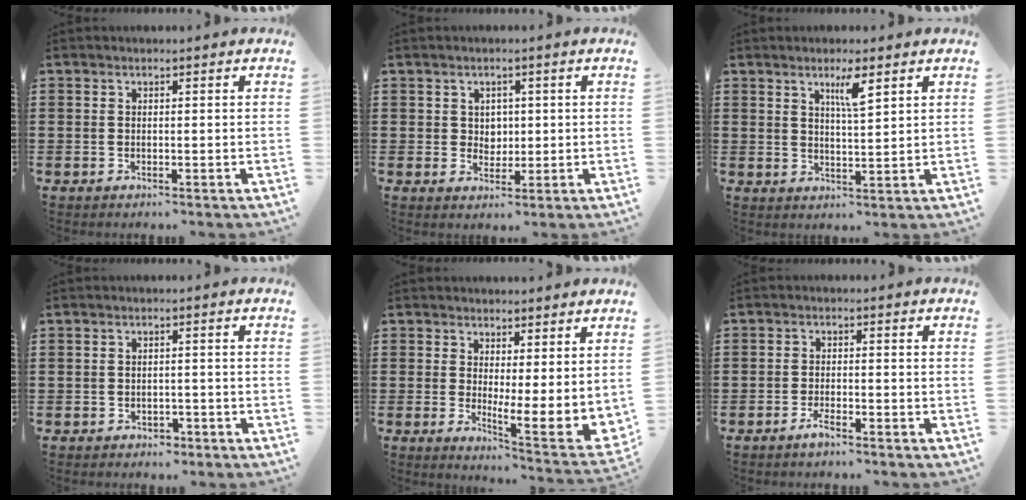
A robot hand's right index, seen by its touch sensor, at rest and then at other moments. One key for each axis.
{"total": 2.5, "fx": 1.0, "fy": 2.2, "fz": 0.6, "tx": -0.013, "ty": 0.008, "tz": 0.015}
{"total": 4.0, "fx": 2.4, "fy": 0.5, "fz": 3.1, "tx": -0.053, "ty": -0.004, "tz": 0.036}
{"total": 1.1, "fx": -1.0, "fy": 0.5, "fz": 0.1, "tx": -0.007, "ty": 0.001, "tz": -0.022}
{"total": 2.9, "fx": 1.7, "fy": 0.2, "fz": 2.3, "tx": -0.048, "ty": -0.031, "tz": 0.027}
{"total": 2.1, "fx": -1.6, "fy": 0.2, "fz": 1.3, "tx": -0.029, "ty": -0.002, "tz": -0.032}